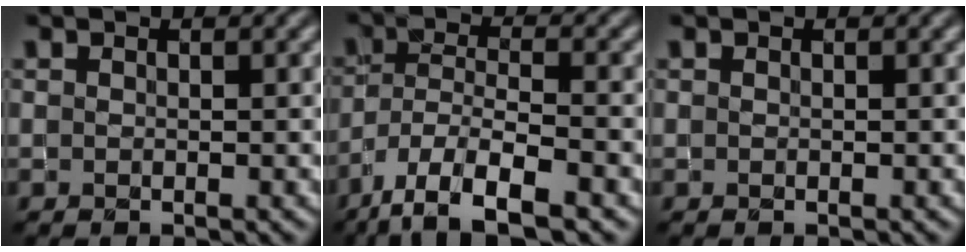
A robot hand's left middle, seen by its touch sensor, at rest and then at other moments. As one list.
[{"total": 7.9, "force": [-5.4, 2.4, 5.3], "torque": [-0.096, -0.006, -0.102]}, {"total": 0.0}]